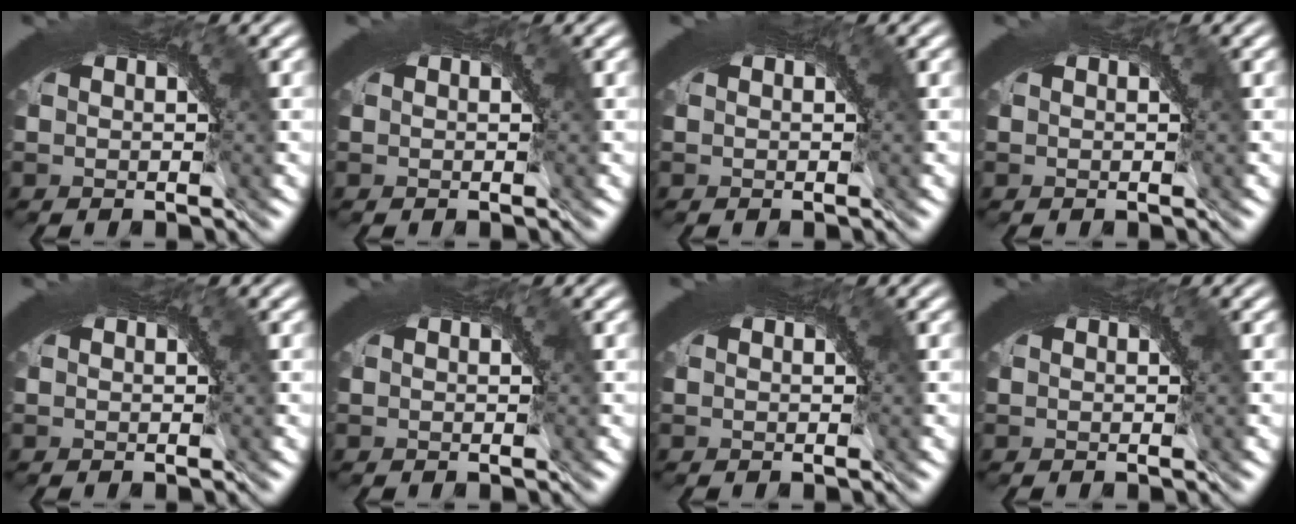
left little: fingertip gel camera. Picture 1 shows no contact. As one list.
[{"total": 0.0}, {"total": 0.5, "force": [0.1, 0.2, 0.4], "torque": [-0.004, 0.000, 0.001]}, {"total": 0.7, "force": [-0.3, -0.3, -0.6], "torque": [0.008, -0.001, -0.004]}, {"total": 0.0}, {"total": 0.0}, {"total": 0.7, "force": [0.2, 0.3, 0.6], "torque": [-0.006, 0.000, 0.003]}, {"total": 0.0}]